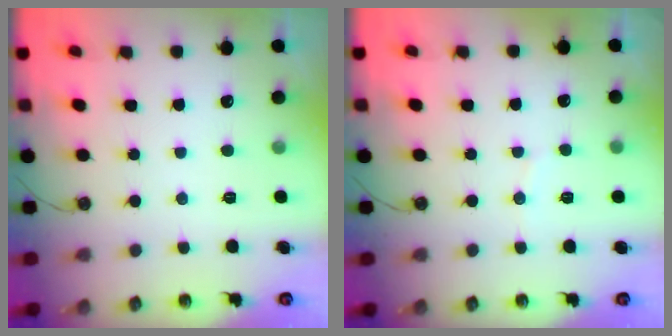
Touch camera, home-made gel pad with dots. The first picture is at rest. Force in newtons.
{"total": 3.3, "press": 3.3, "slide": 0.3}